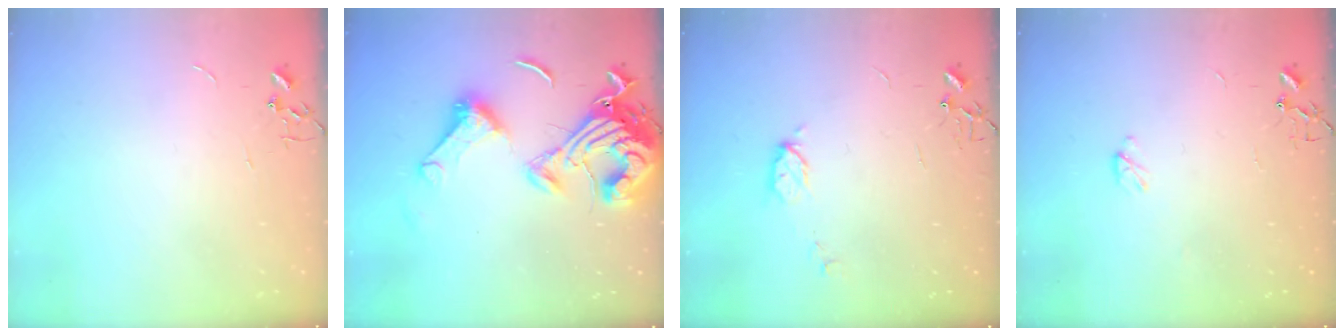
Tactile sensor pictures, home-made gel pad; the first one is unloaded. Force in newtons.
{"total": 19.7, "press": 19.6, "slide": 2.2}
{"total": 6.3, "press": 6.2, "slide": 0.9}
{"total": 3.0, "press": 3.0, "slide": 0.5}